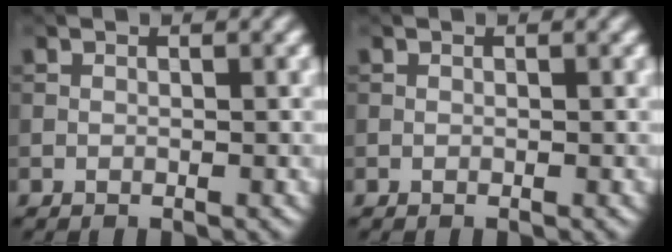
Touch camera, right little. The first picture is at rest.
{"total": 0.0}